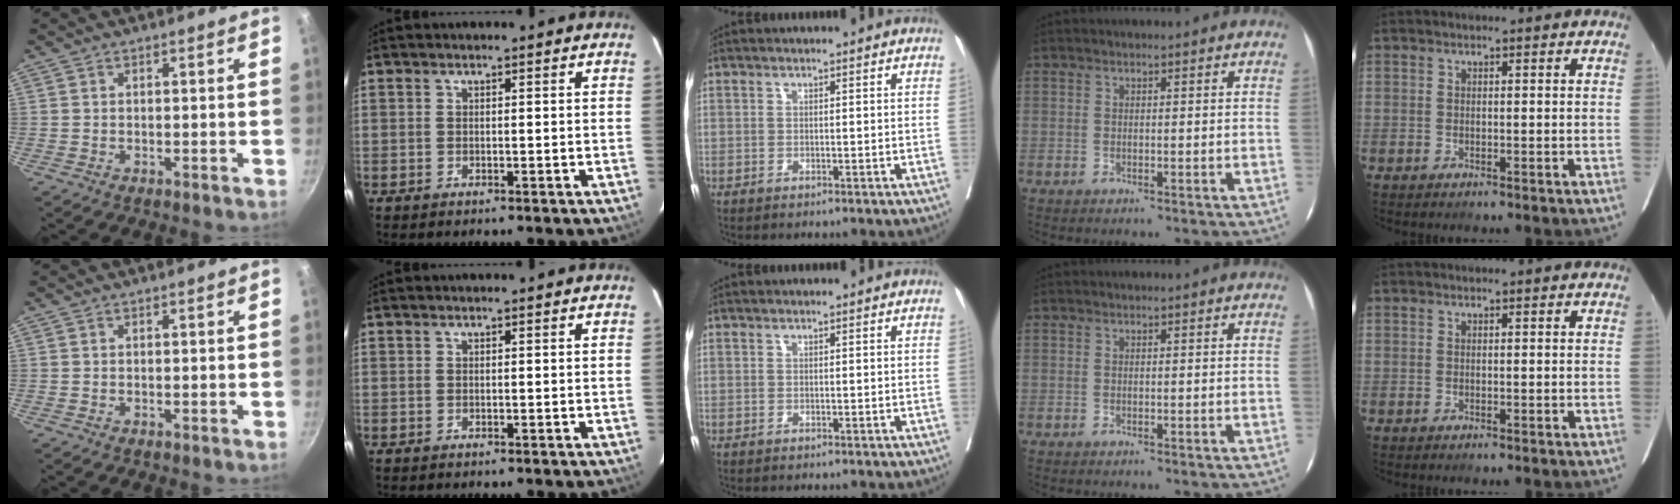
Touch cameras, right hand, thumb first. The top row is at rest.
{}